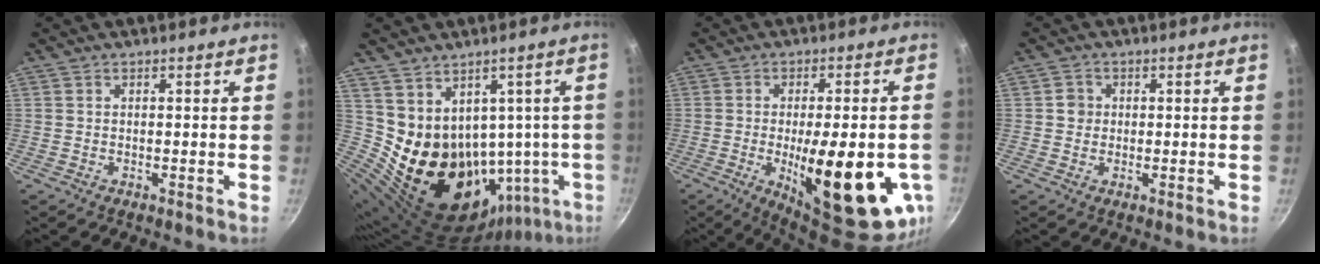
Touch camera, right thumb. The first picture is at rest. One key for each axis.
{"total": 17.2, "fx": 3.1, "fy": 13.6, "fz": 10.0, "tx": -0.094, "ty": -0.017, "tz": 0.092}
{"total": 21.9, "fx": -5.3, "fy": 7.2, "fz": 20.0, "tx": -0.254, "ty": -0.008, "tz": -0.062}
{"total": 2.4, "fx": 0.1, "fy": 2.3, "fz": 0.7, "tx": 0.001, "ty": 0.007, "tz": -0.002}